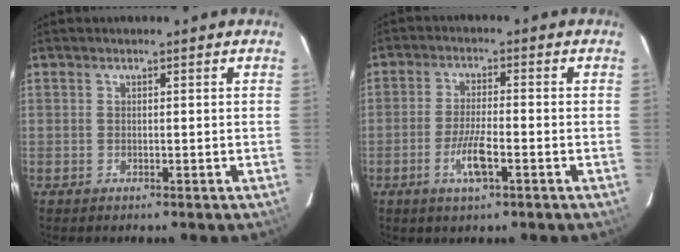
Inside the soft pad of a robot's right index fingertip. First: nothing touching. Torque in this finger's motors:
{"motor_torque": [0.76, -0.32, 0.16, 0.06]}